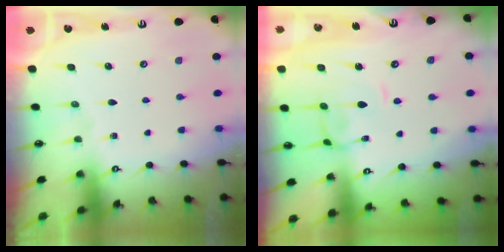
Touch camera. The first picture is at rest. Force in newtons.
{"total": 0.9, "press": 0.6, "slide": 0.6}